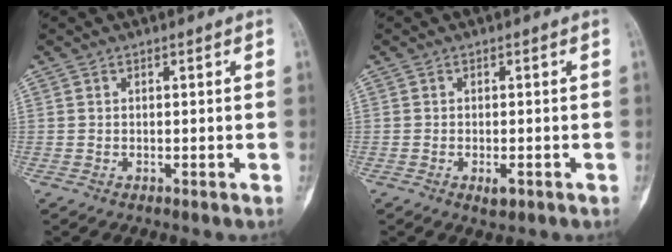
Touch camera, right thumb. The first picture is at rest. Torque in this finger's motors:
{"motor_torque": [0.72, 0.56, -0.02, 0.22, 0.06]}